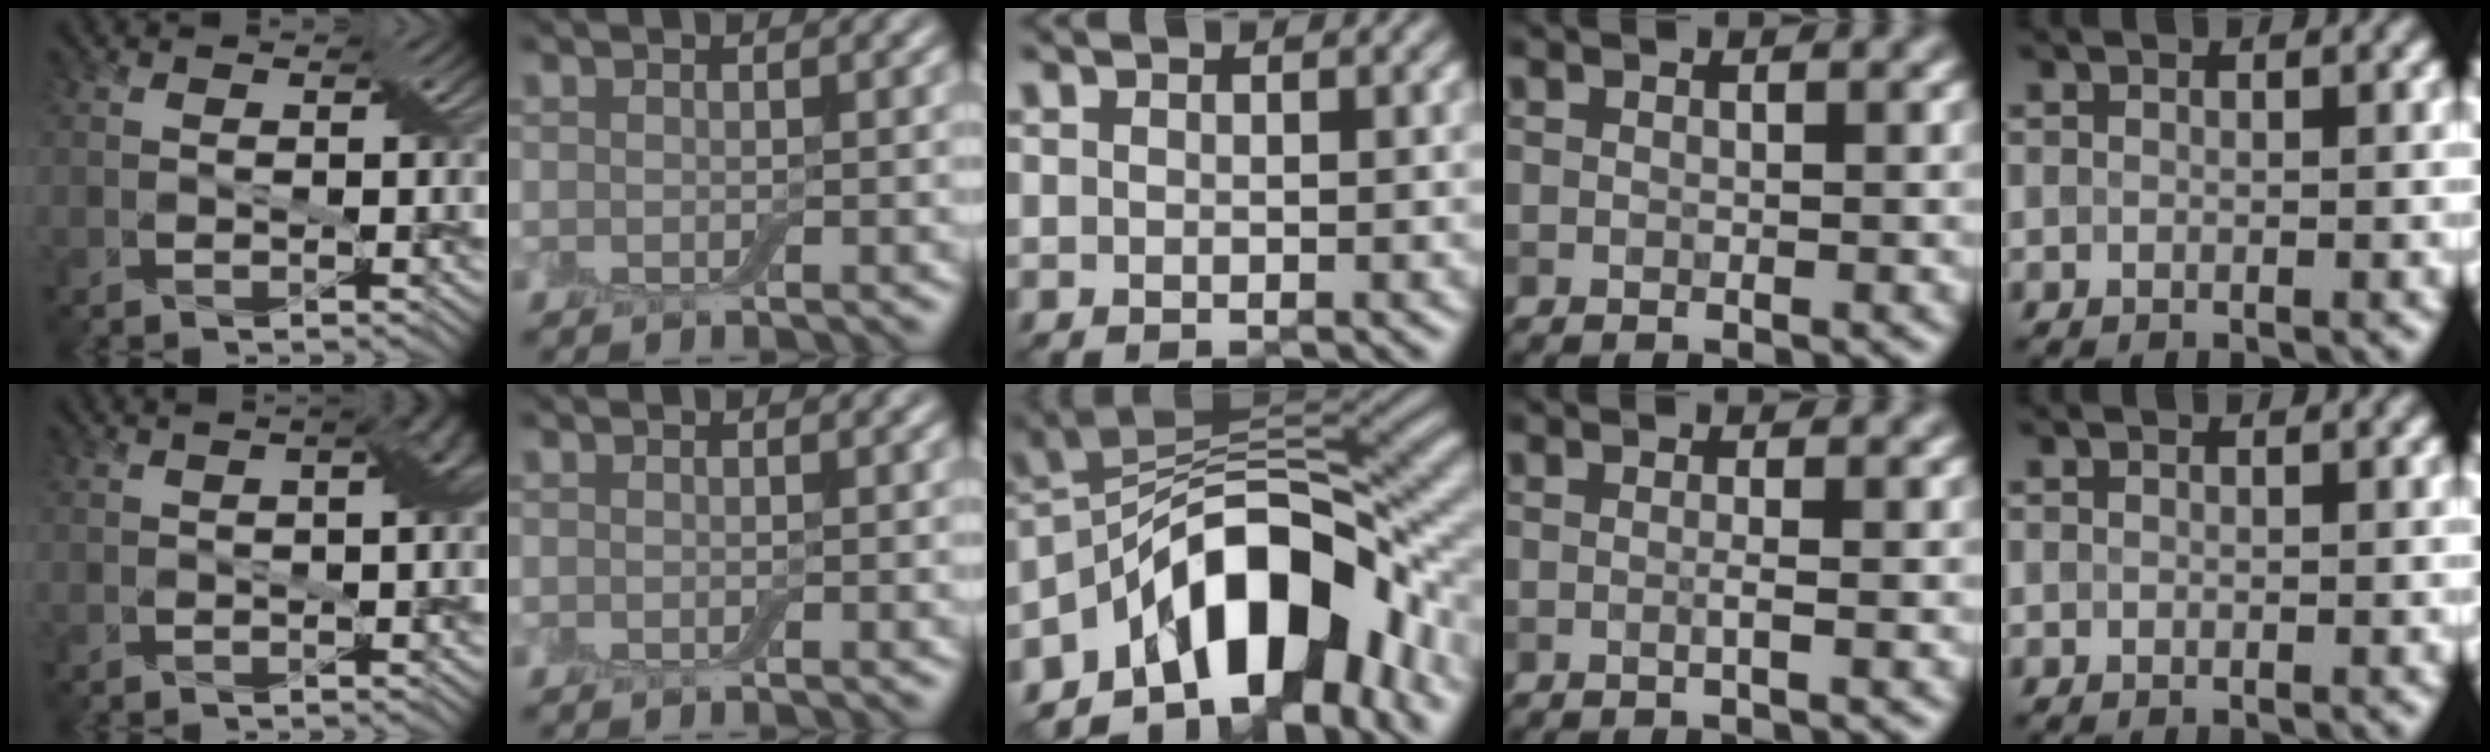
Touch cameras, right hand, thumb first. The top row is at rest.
{"thumb": {"total": 3.3, "force": [0.4, 0.9, 3.1], "torque": [-0.038, 0.015, 0.008]}, "middle": {"total": 12.7, "force": [-6.4, 6.4, 8.9], "torque": [-0.115, 0.017, -0.124]}, "ring": {"total": 1.0, "force": [-0.2, 0.2, 0.9], "torque": [-0.014, -0.004, -0.007]}}